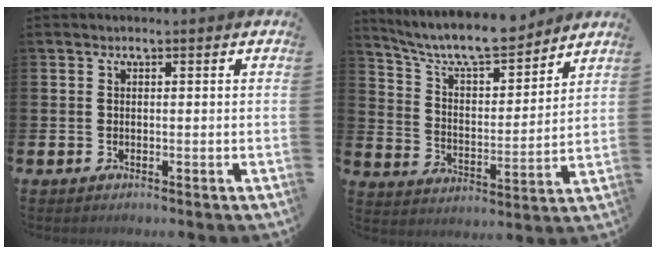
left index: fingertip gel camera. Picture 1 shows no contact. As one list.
[{"total": 9.0, "force": [8.3, 1.7, 2.9], "torque": [-0.082, -0.063, 0.144]}]